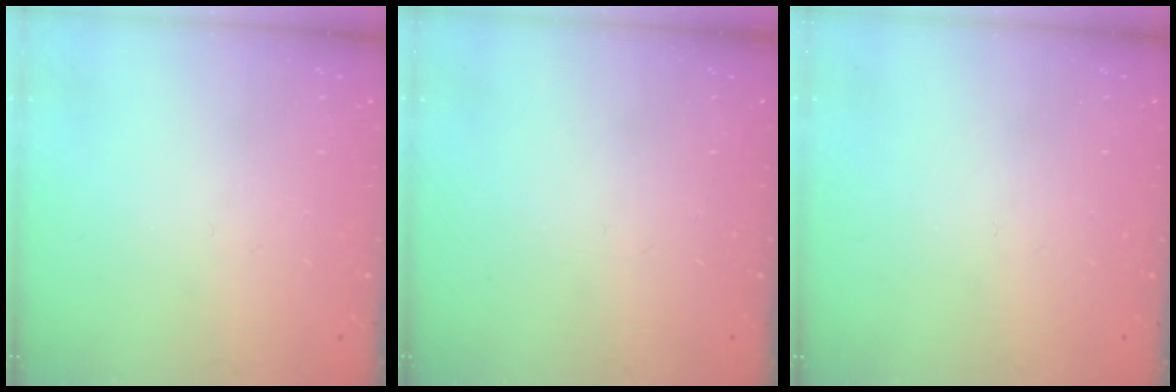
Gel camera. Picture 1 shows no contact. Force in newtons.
{"total": 0.0}
{"total": 0.0}